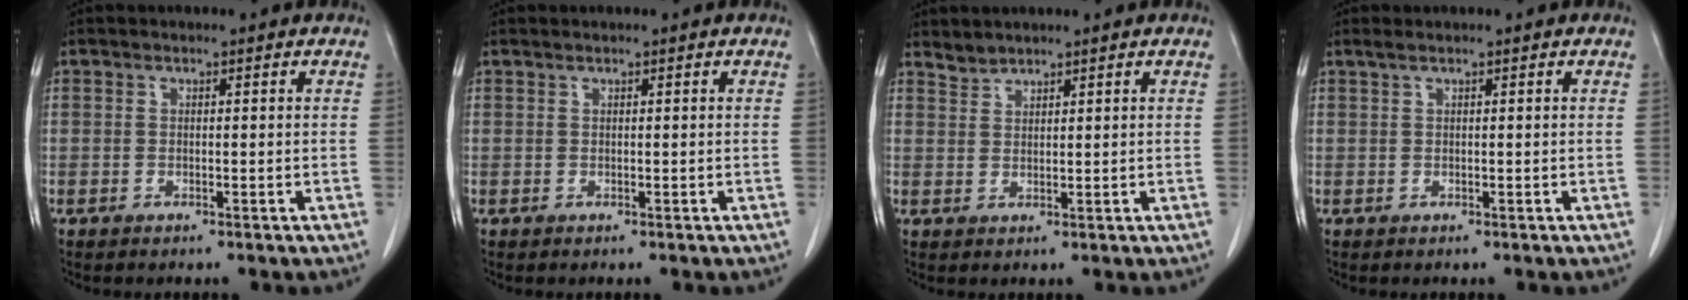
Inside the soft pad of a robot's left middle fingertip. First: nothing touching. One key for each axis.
{"total": 0.0}
{"total": 1.8, "fx": 1.8, "fy": 0.1, "fz": -0.2, "tx": 0.001, "ty": 0.002, "tz": 0.038}
{"total": 0.8, "fx": 0.7, "fy": -0.1, "fz": 0.5, "tx": -0.016, "ty": 0.010, "tz": 0.018}